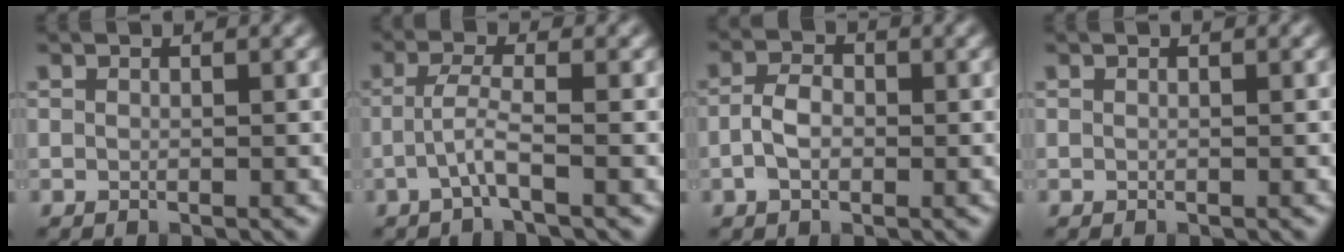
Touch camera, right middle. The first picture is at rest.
{"total": 2.4, "force": [-1.1, 0.2, 2.2], "torque": [-0.046, 0.011, -0.029]}
{"total": 2.7, "force": [-0.8, 1.7, 2.0], "torque": [-0.039, 0.007, -0.020]}
{"total": 0.0}